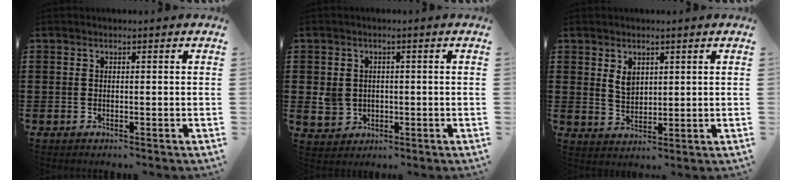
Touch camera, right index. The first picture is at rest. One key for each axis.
{"total": 3.3, "fx": -0.2, "fy": 3.1, "fz": 1.1, "tx": -0.032, "ty": 0.009, "tz": -0.005}
{"total": 3.2, "fx": 1.6, "fy": 2.0, "fz": 1.8, "tx": -0.034, "ty": 0.003, "tz": 0.028}